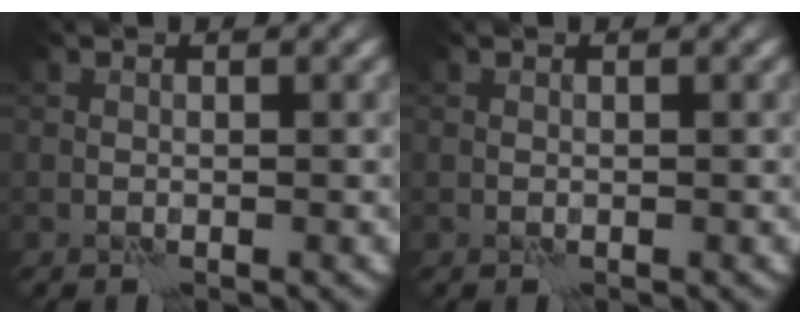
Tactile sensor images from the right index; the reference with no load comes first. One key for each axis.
{"total": 0.0}